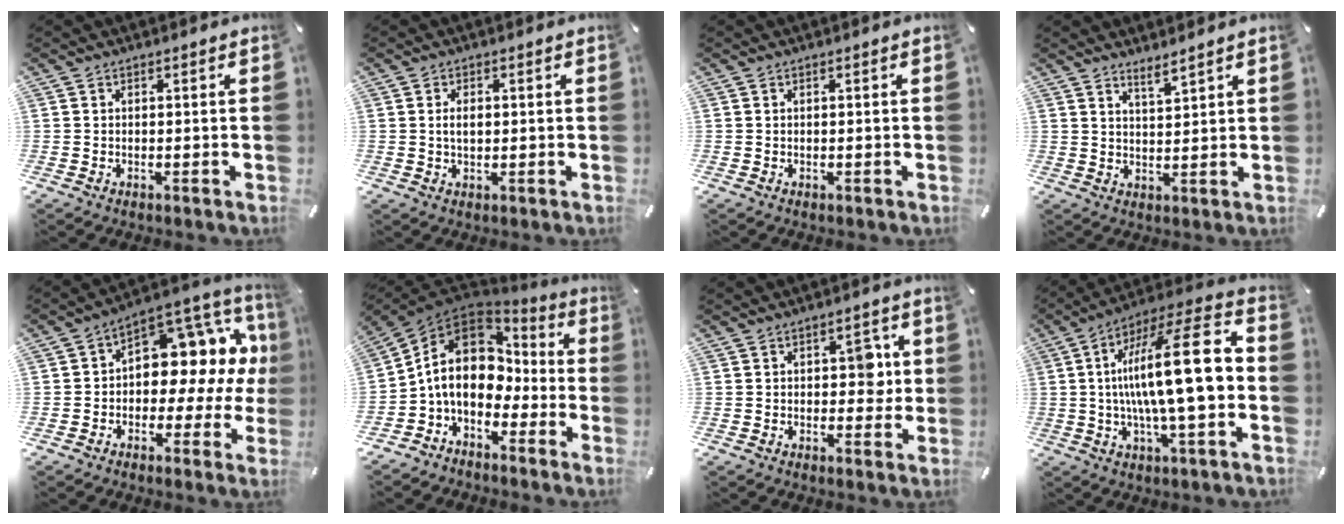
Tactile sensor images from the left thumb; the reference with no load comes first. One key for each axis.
{"total": 2.8, "fx": 0.2, "fy": 1.6, "fz": 2.3, "tx": -0.048, "ty": 0.006, "tz": 0.002}
{"total": 0.0}
{"total": 3.2, "fx": 3.1, "fy": 0.0, "fz": 1.1, "tx": -0.026, "ty": -0.019, "tz": 0.056}
{"total": 12.0, "fx": 2.8, "fy": 8.4, "fz": 8.1, "tx": -0.104, "ty": -0.042, "tz": 0.045}
{"total": 13.6, "fx": -0.3, "fy": 10.5, "fz": 8.7, "tx": -0.172, "ty": 0.007, "tz": -0.006}
{"total": 6.0, "fx": 0.5, "fy": 3.9, "fz": 4.5, "tx": -0.050, "ty": -0.003, "tz": -0.002}
{"total": 22.6, "fx": 0.4, "fy": 5.5, "fz": 21.9, "tx": -0.387, "ty": -0.005, "tz": -0.008}